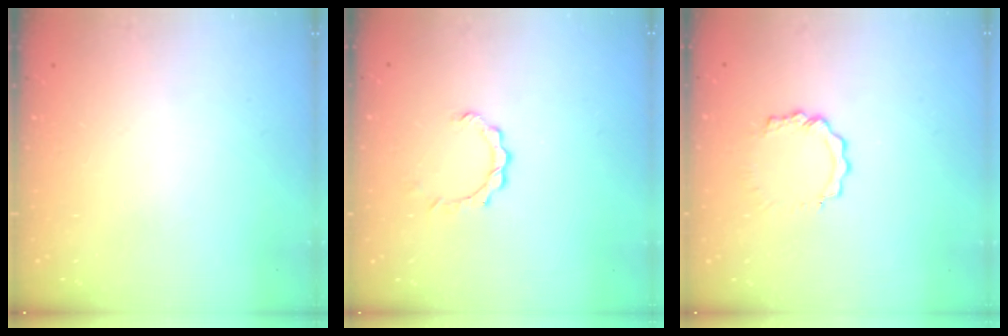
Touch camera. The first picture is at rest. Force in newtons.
{"total": 3.8, "press": 3.8, "slide": 0.4}
{"total": 6.6, "press": 6.6, "slide": 0.5}